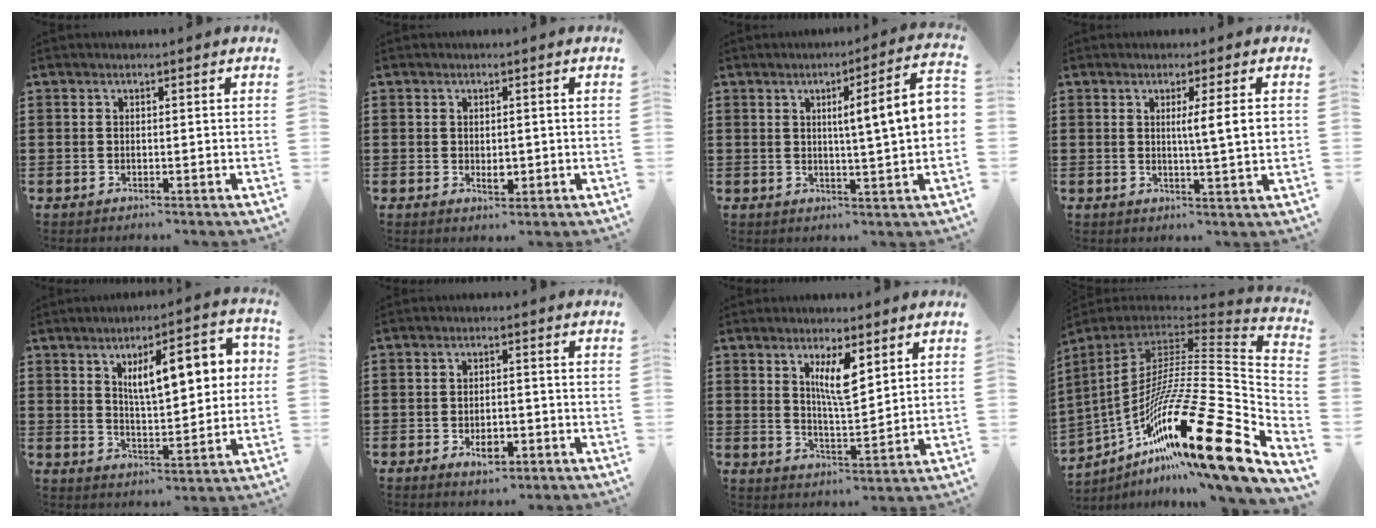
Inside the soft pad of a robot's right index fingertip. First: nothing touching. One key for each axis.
{"total": 2.1, "fx": -0.1, "fy": 1.2, "fz": 1.7, "tx": -0.024, "ty": 0.000, "tz": -0.004}
{"total": 7.9, "fx": 1.0, "fy": 0.3, "fz": 7.8, "tx": -0.127, "ty": -0.010, "tz": 0.008}
{"total": 5.6, "fx": 1.0, "fy": 0.0, "fz": 5.5, "tx": -0.097, "ty": -0.007, "tz": 0.011}
{"total": 10.2, "fx": 3.3, "fy": 3.7, "fz": 8.9, "tx": -0.142, "ty": -0.003, "tz": 0.049}
{"total": 3.6, "fx": -1.8, "fy": 1.7, "fz": 2.6, "tx": -0.045, "ty": 0.004, "tz": -0.033}
{"total": 6.3, "fx": 3.1, "fy": 1.6, "fz": 5.2, "tx": -0.103, "ty": 0.000, "tz": 0.050}
{"total": 23.5, "fx": -12.2, "fy": 3.8, "fz": 19.7, "tx": -0.346, "ty": -0.005, "tz": -0.224}